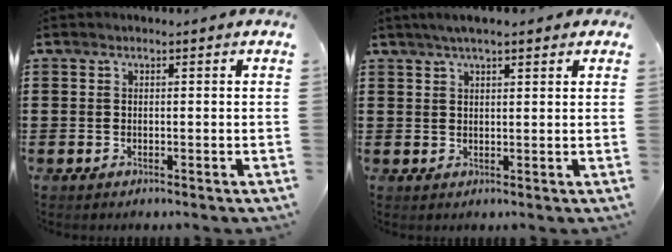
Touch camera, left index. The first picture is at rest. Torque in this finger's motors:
{"motor_torque": [1.24, -0.90, 0.62, 0.13]}